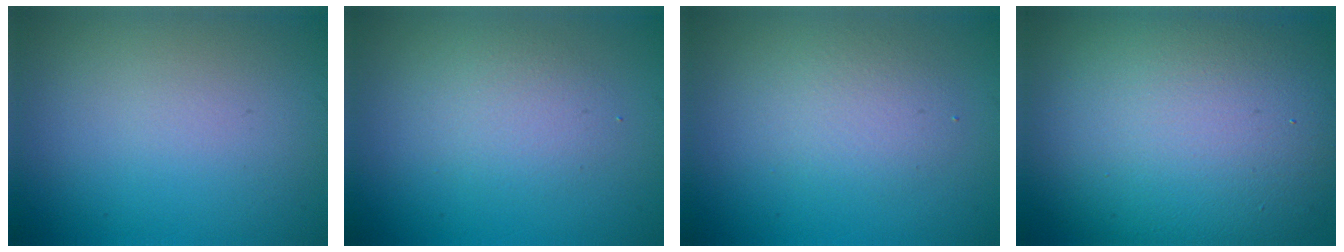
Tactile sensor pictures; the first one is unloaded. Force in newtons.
{"total": 2.2, "press": 2.2, "slide": 0.0}
{"total": 2.3, "press": 2.3, "slide": 0.0}
{"total": 16.7, "press": 16.6, "slide": 1.6}